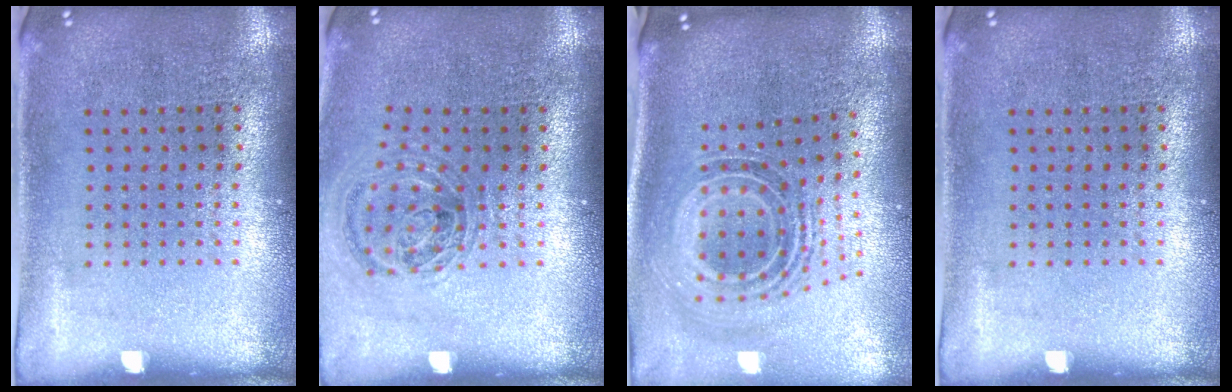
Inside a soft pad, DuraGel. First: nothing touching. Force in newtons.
{"total": 1.1, "press": 1.0, "slide": 0.3}
{"total": 1.6, "press": 1.3, "slide": 0.9}
{"total": 0.0}